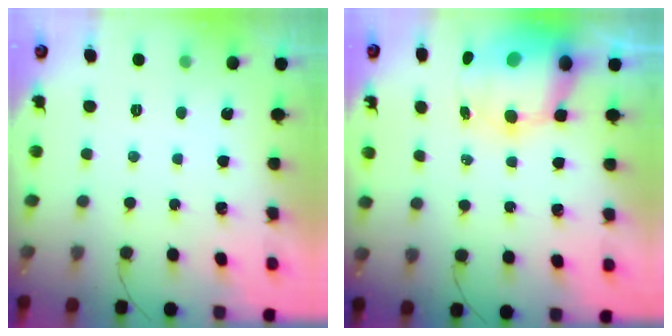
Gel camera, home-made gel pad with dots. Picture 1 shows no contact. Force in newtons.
{"total": 10.4, "press": 10.1, "slide": 2.5}